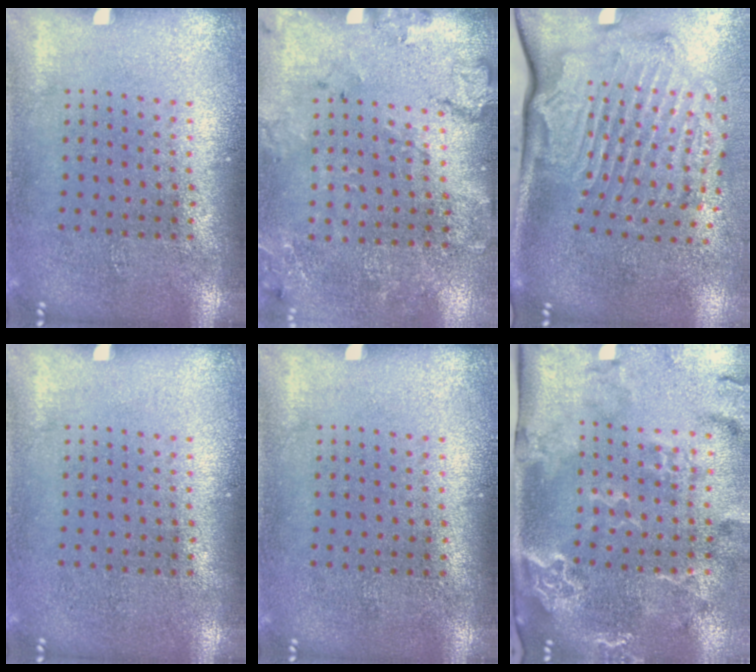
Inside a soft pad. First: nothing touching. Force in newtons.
{"total": 1.7, "press": 1.6, "slide": 0.8}
{"total": 2.5, "press": 2.2, "slide": 1.2}
{"total": 0.0}
{"total": 0.0}
{"total": 3.2, "press": 2.4, "slide": 2.1}